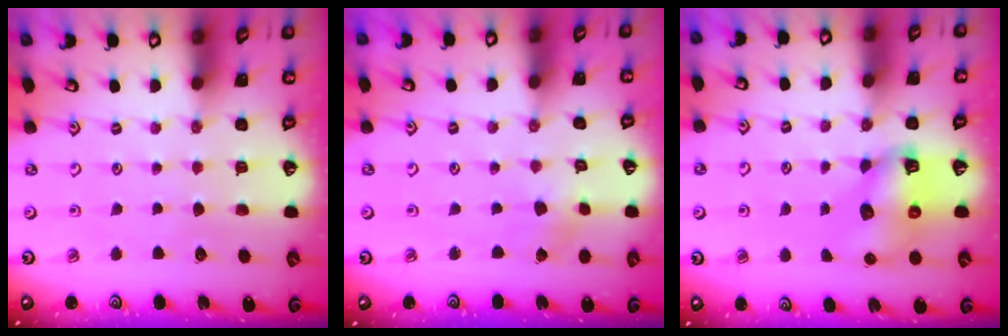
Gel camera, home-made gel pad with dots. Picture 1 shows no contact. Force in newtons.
{"total": 2.0, "press": 2.0, "slide": 0.3}
{"total": 8.2, "press": 8.1, "slide": 1.3}